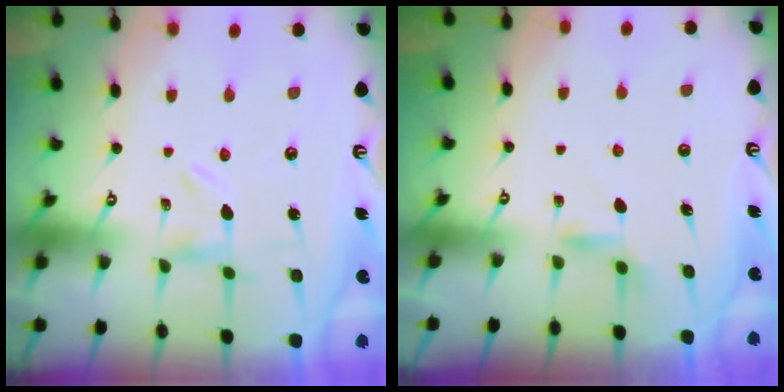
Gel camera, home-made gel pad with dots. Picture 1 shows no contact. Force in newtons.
{"total": 2.3, "press": 2.2, "slide": 0.4}